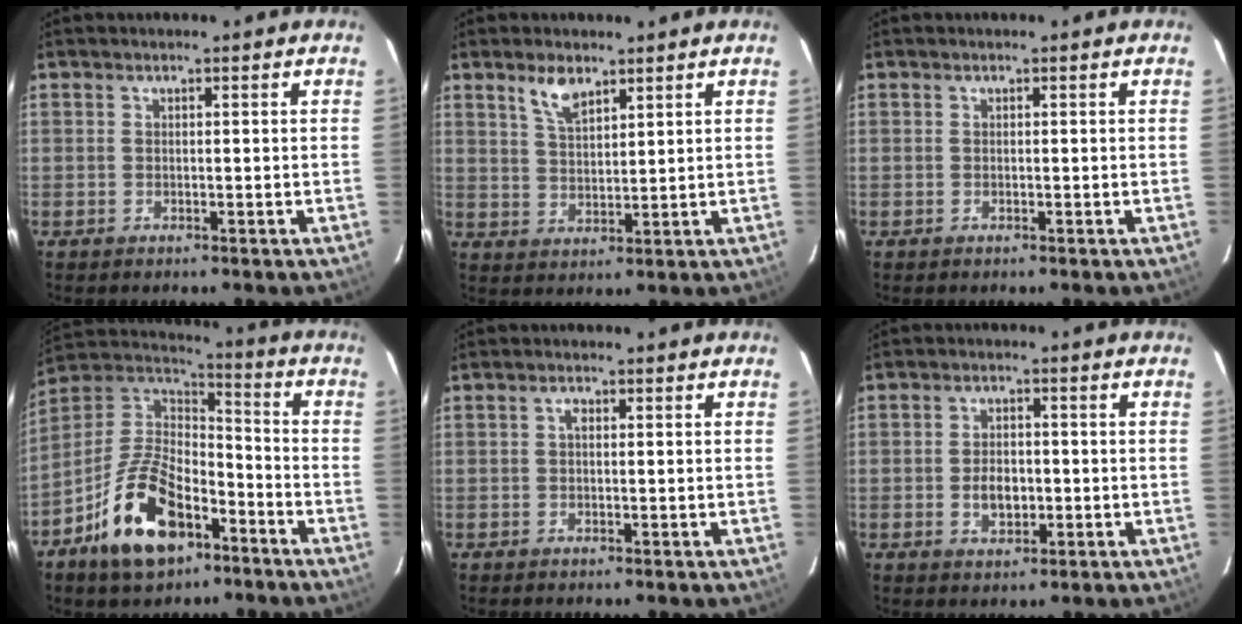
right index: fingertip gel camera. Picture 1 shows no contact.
{"total": 5.3, "force": [3.6, 2.2, 3.2], "torque": [-0.058, 0.002, 0.072]}
{"total": 0.0}
{"total": 18.0, "force": [-9.3, 9.3, 12.2], "torque": [-0.253, 0.005, -0.160]}
{"total": 1.0, "force": [0.2, 0.6, 0.8], "torque": [-0.015, 0.006, 0.001]}
{"total": 4.6, "force": [-0.9, 3.0, 3.3], "torque": [-0.062, 0.001, -0.011]}